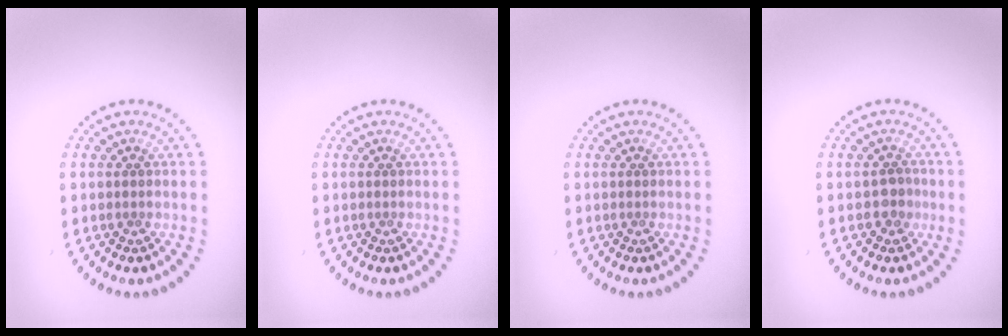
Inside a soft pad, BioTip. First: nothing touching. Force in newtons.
{"total": 0.0}
{"total": 0.0}
{"total": 1.5, "press": 1.3, "slide": 0.6}